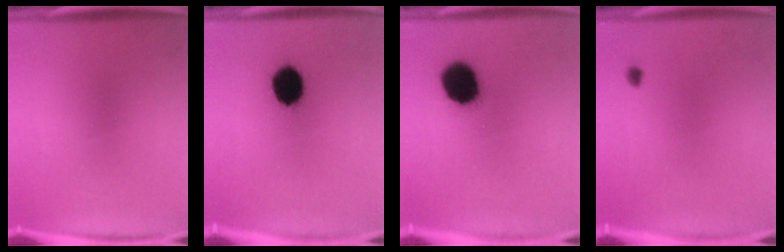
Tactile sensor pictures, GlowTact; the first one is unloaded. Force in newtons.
{"total": 11.4}
{"total": 14.0}
{"total": 0.8}